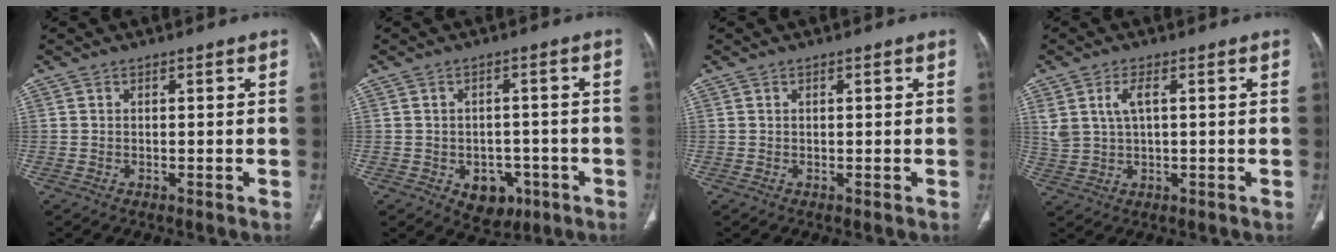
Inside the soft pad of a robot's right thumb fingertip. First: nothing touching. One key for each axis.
{"total": 7.0, "fx": -2.8, "fy": 5.2, "fz": 3.7, "tx": -0.020, "ty": 0.017, "tz": -0.028}
{"total": 0.5, "fx": 0.2, "fy": 0.2, "fz": 0.4, "tx": -0.010, "ty": 0.003, "tz": 0.005}
{"total": 5.1, "fx": 1.6, "fy": 2.4, "fz": 4.2, "tx": -0.091, "ty": 0.003, "tz": 0.039}